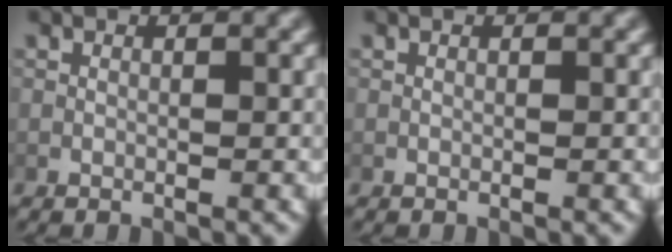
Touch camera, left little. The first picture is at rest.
{"total": 0.0}